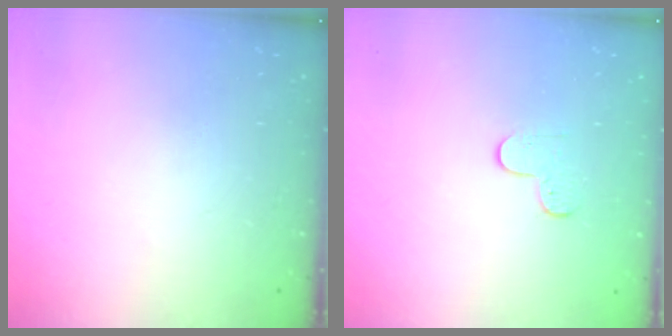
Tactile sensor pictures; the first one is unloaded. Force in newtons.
{"total": 5.5, "press": 5.5, "slide": 0.5}